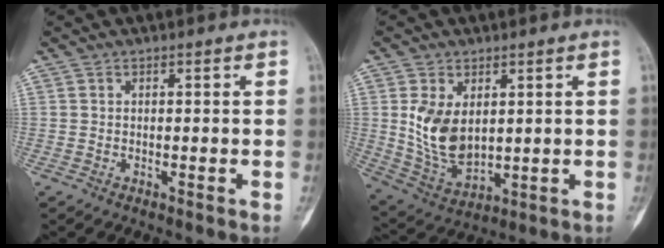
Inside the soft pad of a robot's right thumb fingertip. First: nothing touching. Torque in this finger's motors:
{"motor_torque": [-0.05, 0.50, 0.80, 0.78, 0.09]}